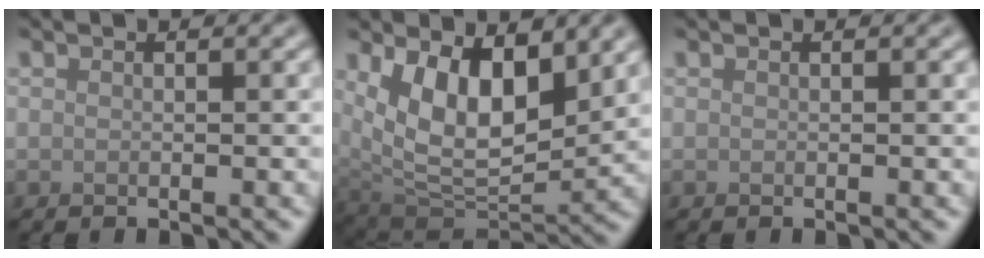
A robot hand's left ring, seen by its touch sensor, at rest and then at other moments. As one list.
[{"total": 8.9, "force": [2.8, 4.7, 7.1], "torque": [-0.128, -0.021, 0.049]}, {"total": 0.0}]